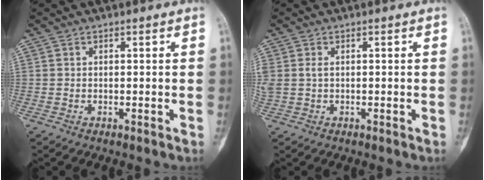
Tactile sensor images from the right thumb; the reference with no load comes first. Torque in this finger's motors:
{"motor_torque": [0.24, 0.26, 0.61, 0.07, 0.05]}